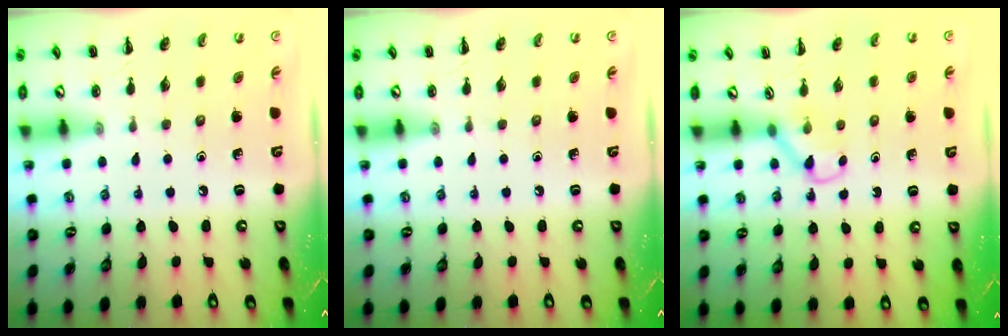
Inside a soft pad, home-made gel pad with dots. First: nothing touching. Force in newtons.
{"total": 0.0}
{"total": 2.9, "press": 2.7, "slide": 1.2}